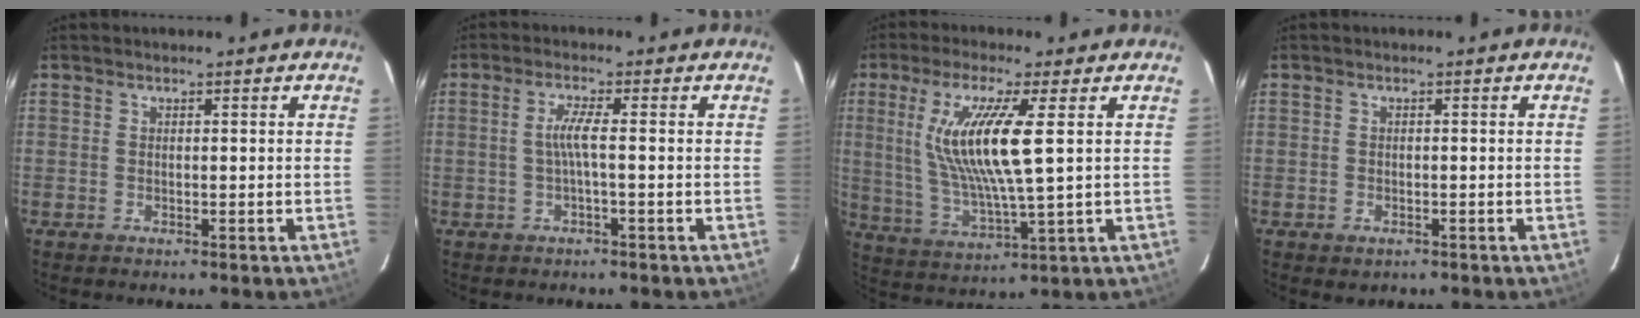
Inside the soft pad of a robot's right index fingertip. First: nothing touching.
{"total": 2.9, "force": [-0.6, -0.4, 2.8], "torque": [-0.060, 0.001, -0.010]}
{"total": 12.9, "force": [3.0, 0.8, 12.5], "torque": [-0.247, -0.011, 0.069]}
{"total": 1.6, "force": [-0.8, 1.2, 0.5], "torque": [-0.010, -0.002, -0.011]}